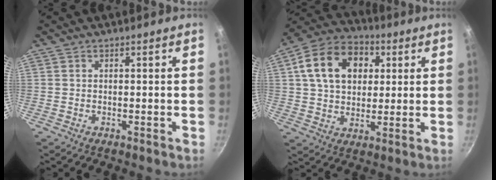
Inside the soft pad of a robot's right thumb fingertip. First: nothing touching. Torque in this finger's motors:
{"motor_torque": [-0.83, 1.49, 0.68, 0.05, 0.11]}